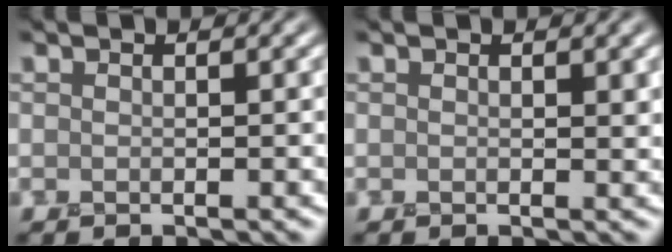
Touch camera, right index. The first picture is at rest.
{"total": 0.5, "force": [0.3, 0.2, 0.4], "torque": [-0.008, 0.002, 0.004]}